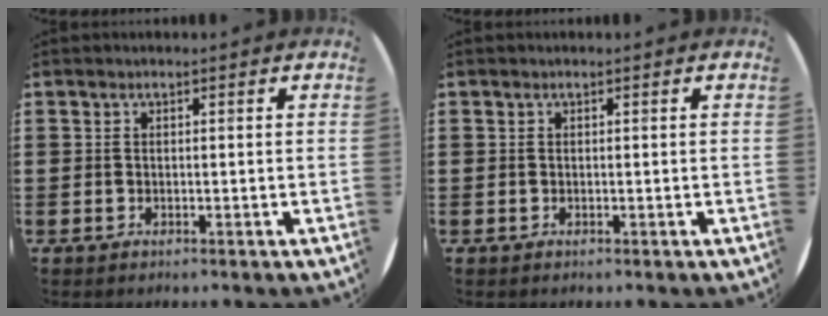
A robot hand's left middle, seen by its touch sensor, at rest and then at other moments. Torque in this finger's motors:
{"motor_torque": [-0.01, 0.00, 0.00, 0.00]}